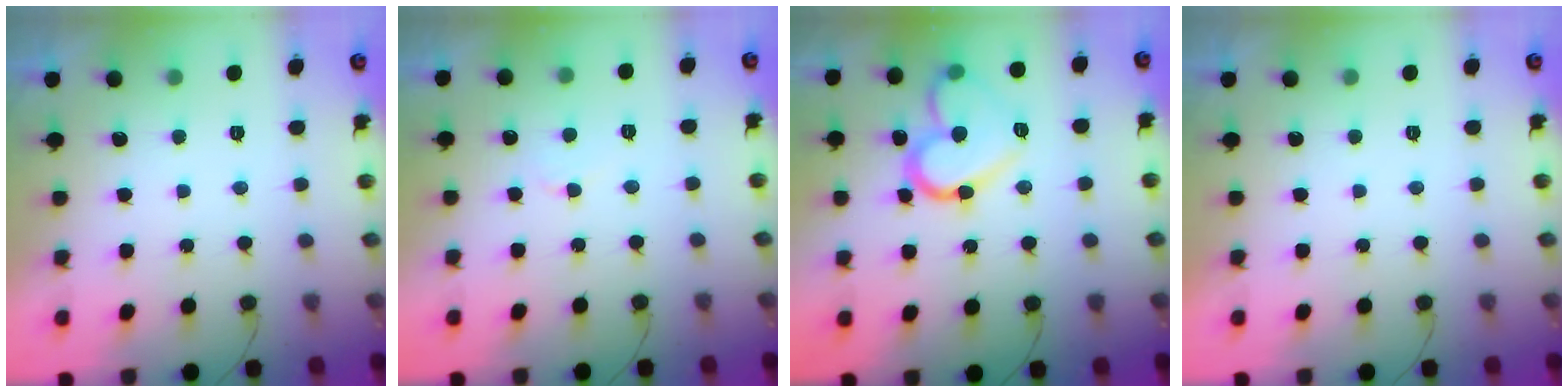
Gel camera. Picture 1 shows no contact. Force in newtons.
{"total": 3.5, "press": 3.5, "slide": 0.4}
{"total": 14.6, "press": 14.6, "slide": 1.5}
{"total": 1.7, "press": 1.7, "slide": 0.1}